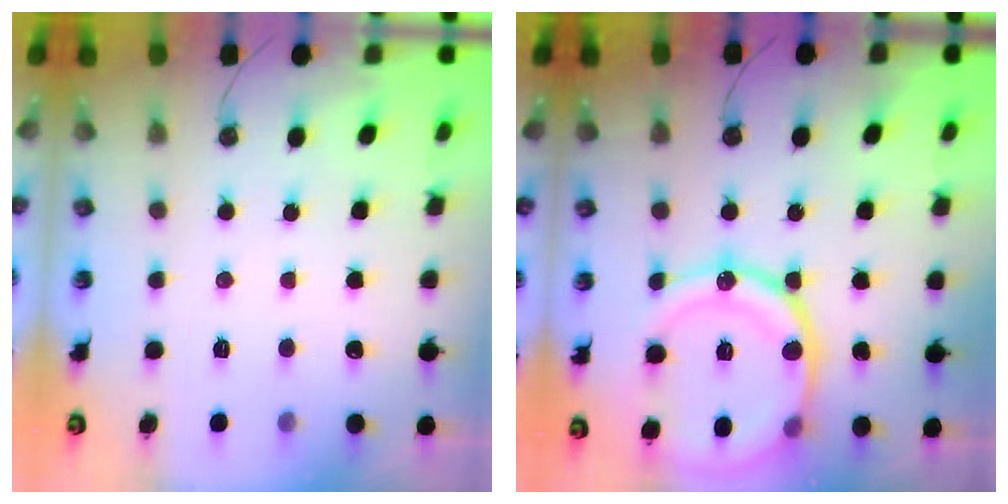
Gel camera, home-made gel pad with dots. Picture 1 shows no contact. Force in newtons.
{"total": 20.8, "press": 20.7, "slide": 2.5}